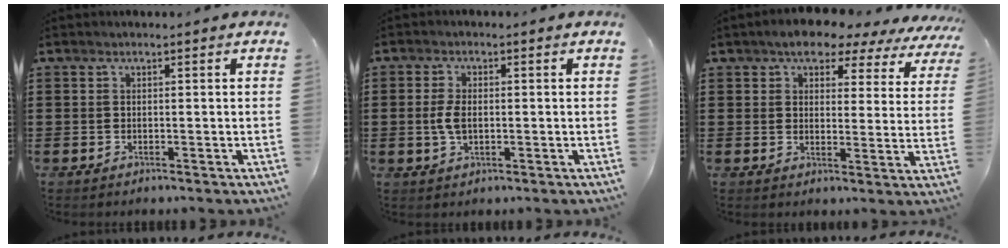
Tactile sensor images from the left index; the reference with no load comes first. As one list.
[{"total": 3.7, "force": [-0.1, 2.0, 3.1], "torque": [-0.084, -0.002, -0.009]}, {"total": 5.7, "force": [4.9, 2.2, 1.9], "torque": [-0.047, -0.020, 0.081]}]